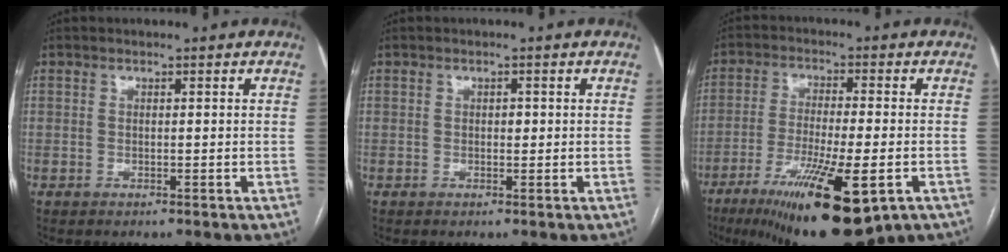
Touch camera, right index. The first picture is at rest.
{"total": 0.9, "force": [0.0, 0.6, 0.7], "torque": [-0.008, 0.002, 0.000]}
{"total": 18.0, "force": [-9.2, 3.4, 15.0], "torque": [-0.222, -0.040, -0.142]}